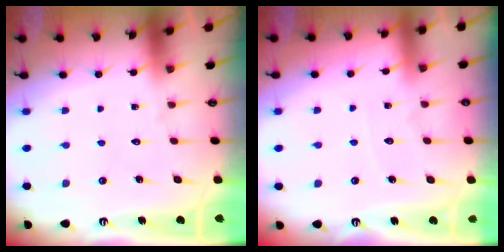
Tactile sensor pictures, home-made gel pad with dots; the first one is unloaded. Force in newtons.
{"total": 2.8, "press": 2.8, "slide": 0.4}